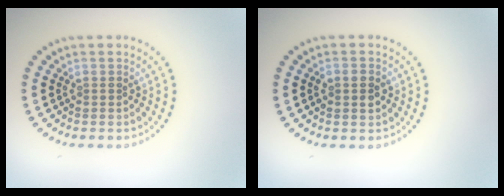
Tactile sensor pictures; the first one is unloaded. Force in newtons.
{"total": 1.4, "press": 1.4, "slide": 0.2}